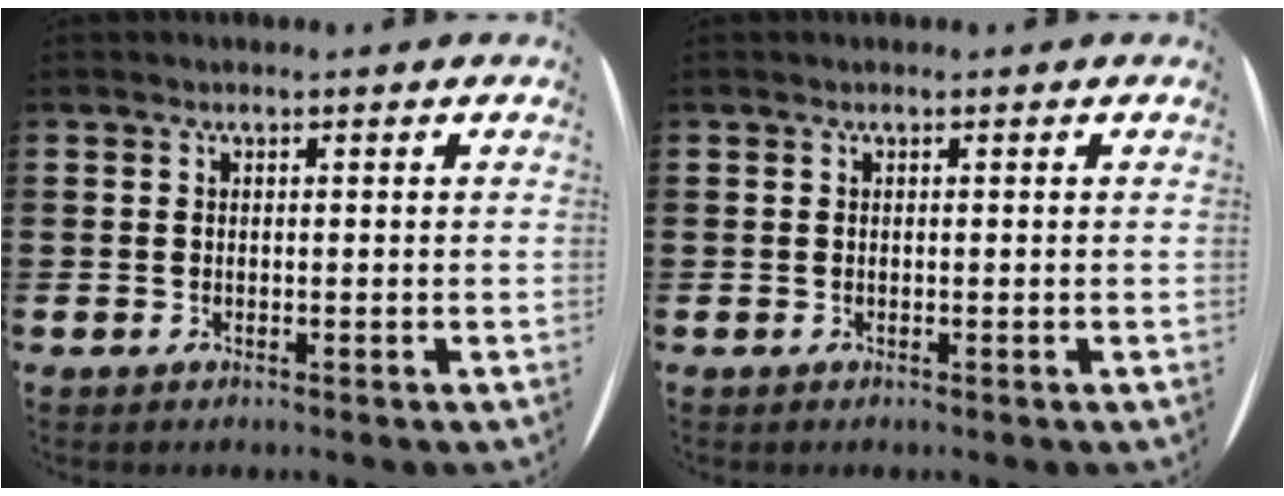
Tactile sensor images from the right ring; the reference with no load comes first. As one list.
[{"total": 0.0}]